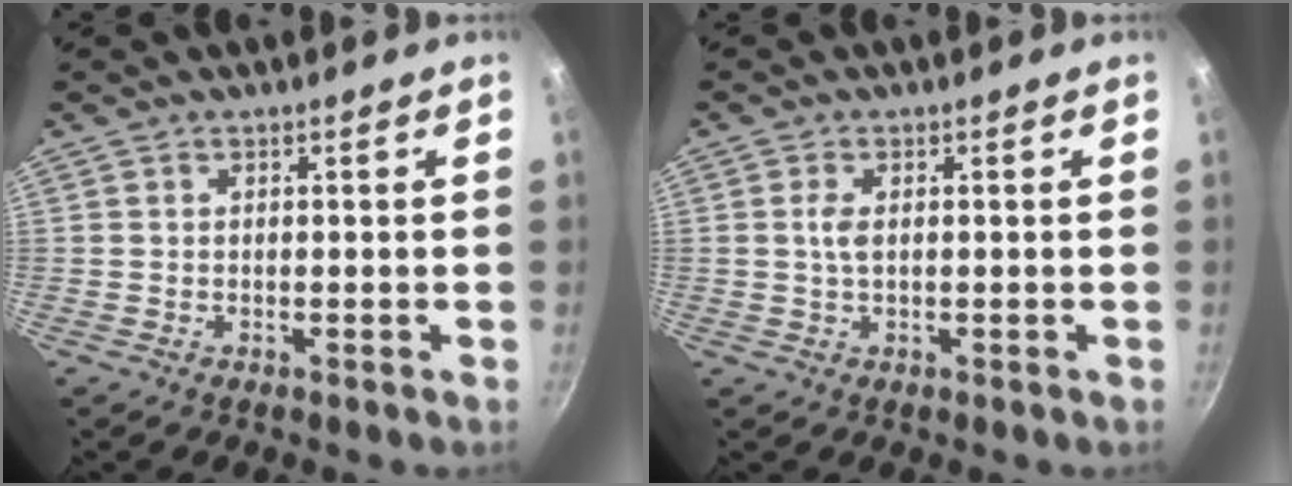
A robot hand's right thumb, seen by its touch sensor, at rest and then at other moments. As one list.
[{"total": 2.2, "force": [0.2, 1.0, 2.0], "torque": [-0.042, 0.001, 0.004]}]